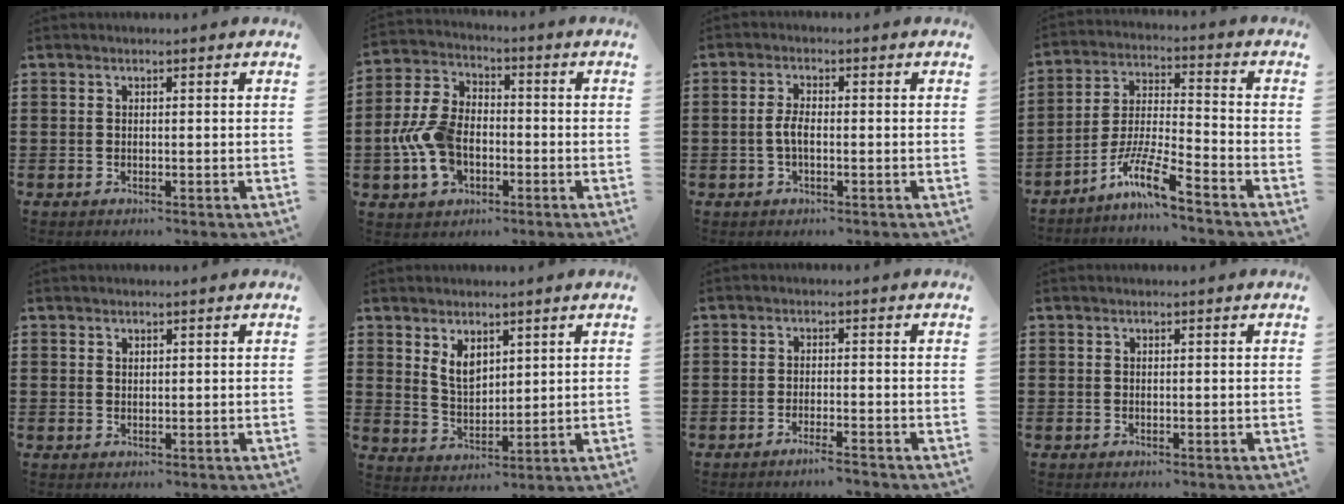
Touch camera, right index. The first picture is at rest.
{"total": 9.5, "force": [-2.2, 6.4, 6.6], "torque": [-0.173, 0.006, -0.048]}
{"total": 2.9, "force": [-0.6, 1.0, 2.6], "torque": [-0.062, -0.002, -0.017]}
{"total": 9.2, "force": [-6.9, 0.9, 6.1], "torque": [-0.131, -0.002, -0.137]}
{"total": 0.8, "force": [0.6, 0.5, 0.1], "torque": [-0.003, 0.002, 0.012]}
{"total": 4.5, "force": [2.6, 2.7, 2.6], "torque": [-0.051, 0.002, 0.045]}
{"total": 2.2, "force": [-2.0, -0.2, 1.0], "torque": [-0.017, 0.000, -0.038]}
{"total": 0.0}